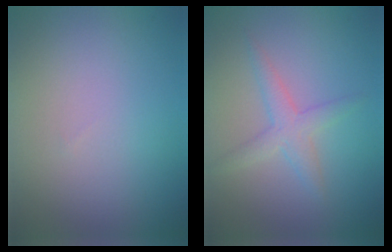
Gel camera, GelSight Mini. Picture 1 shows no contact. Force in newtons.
{"total": 2.4, "press": 2.4, "slide": 0.0}